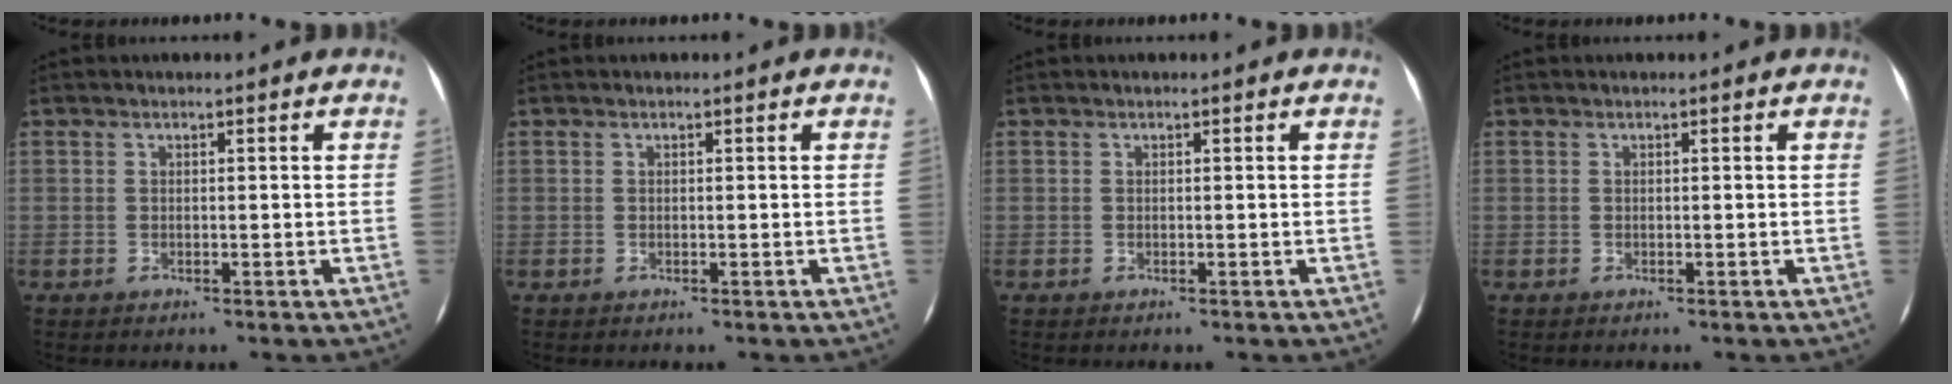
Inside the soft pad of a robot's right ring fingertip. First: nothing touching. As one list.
[{"total": 0.0}, {"total": 0.0}, {"total": 0.0}]